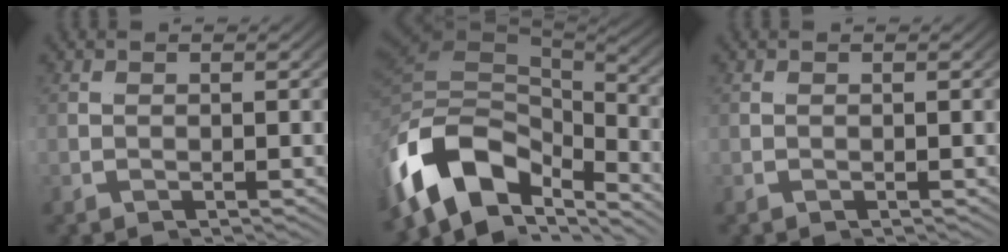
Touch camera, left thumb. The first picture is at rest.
{"total": 14.0, "force": [-0.5, 8.2, 11.3], "torque": [-0.213, -0.002, -0.011]}
{"total": 0.0}